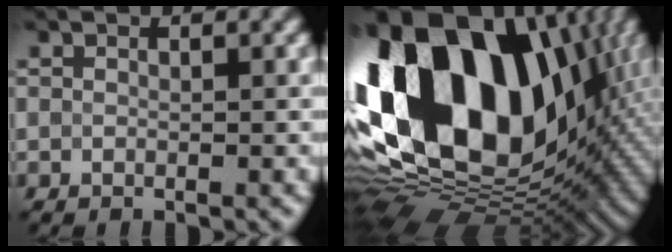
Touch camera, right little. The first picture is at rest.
{"total": 21.6, "force": [3.0, 14.3, 15.9], "torque": [-0.346, 0.009, 0.054]}